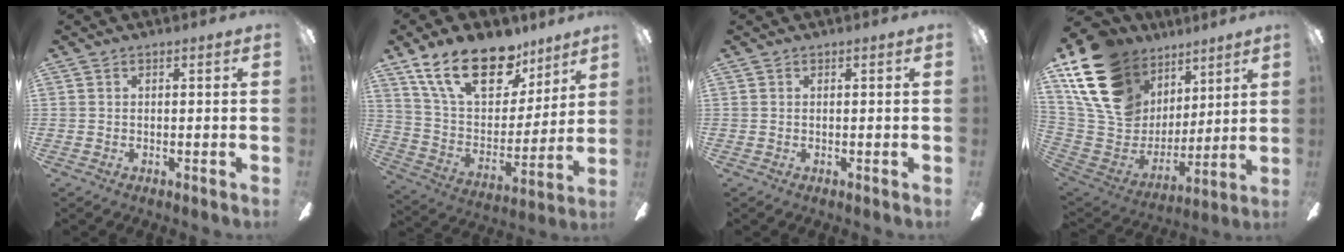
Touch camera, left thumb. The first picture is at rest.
{"total": 22.6, "force": [14.6, 11.4, 13.0], "torque": [-0.229, -0.078, 0.261]}
{"total": 0.0}
{"total": 22.3, "force": [11.8, 15.5, 10.9], "torque": [-0.224, -0.051, 0.237]}